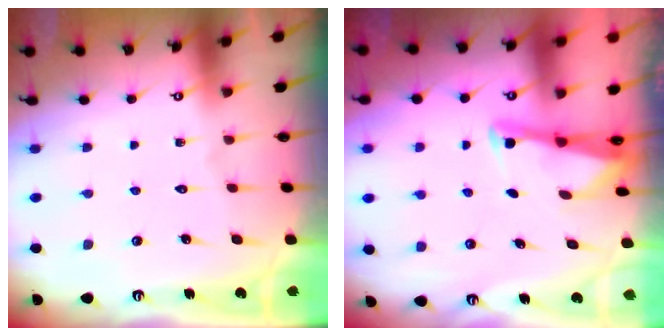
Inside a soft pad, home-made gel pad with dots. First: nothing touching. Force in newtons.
{"total": 2.8, "press": 2.8, "slide": 0.1}